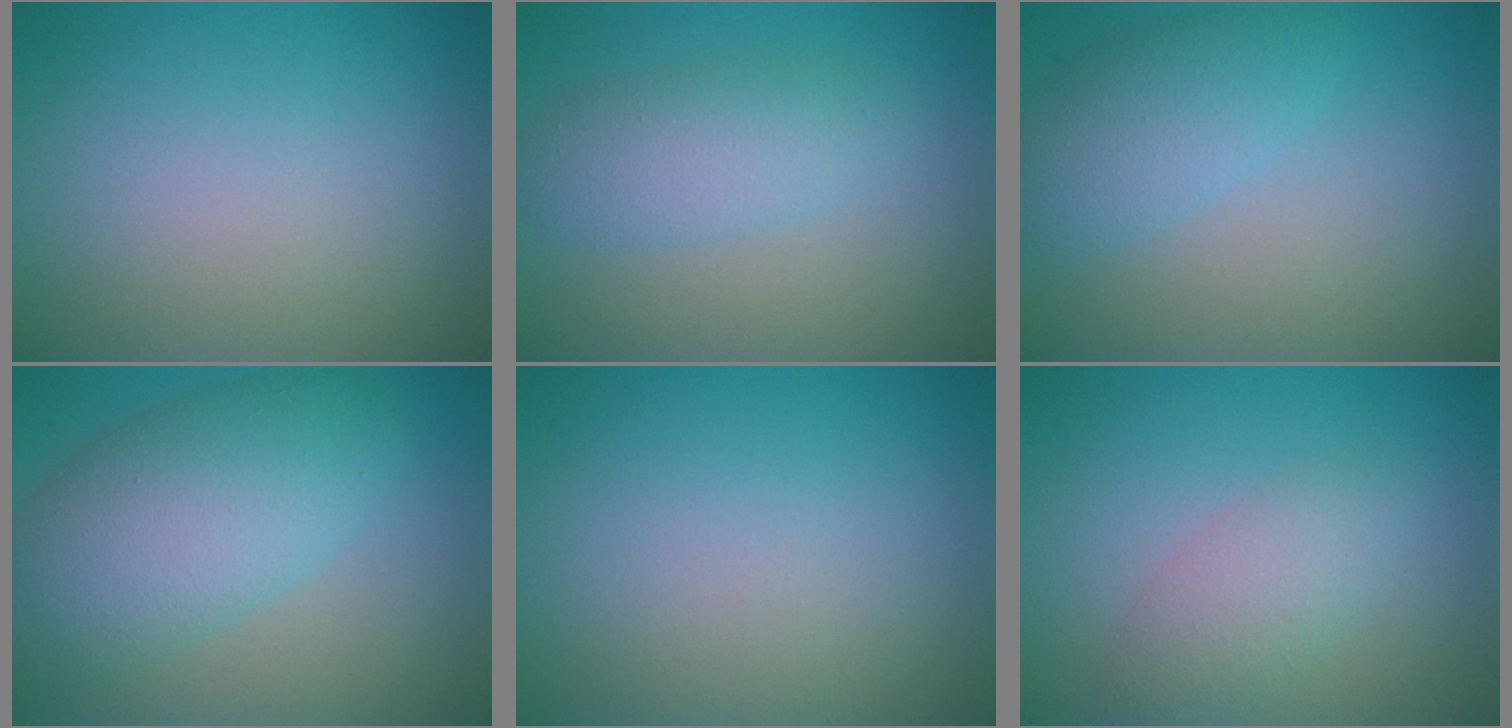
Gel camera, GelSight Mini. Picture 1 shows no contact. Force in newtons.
{"total": 3.3, "press": 3.3, "slide": 0.1}
{"total": 3.4, "press": 3.4, "slide": 0.2}
{"total": 7.5, "press": 7.5, "slide": 0.3}
{"total": 0.0}
{"total": 2.8, "press": 2.8, "slide": 0.1}